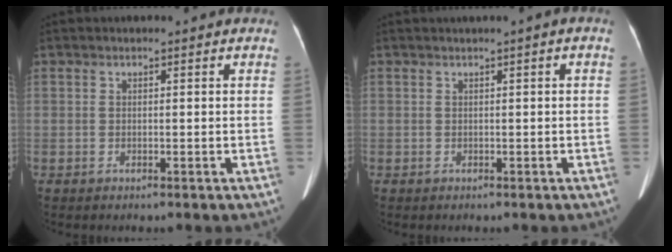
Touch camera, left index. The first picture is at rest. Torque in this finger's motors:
{"motor_torque": [-0.89, -1.25, -0.63, -0.21]}